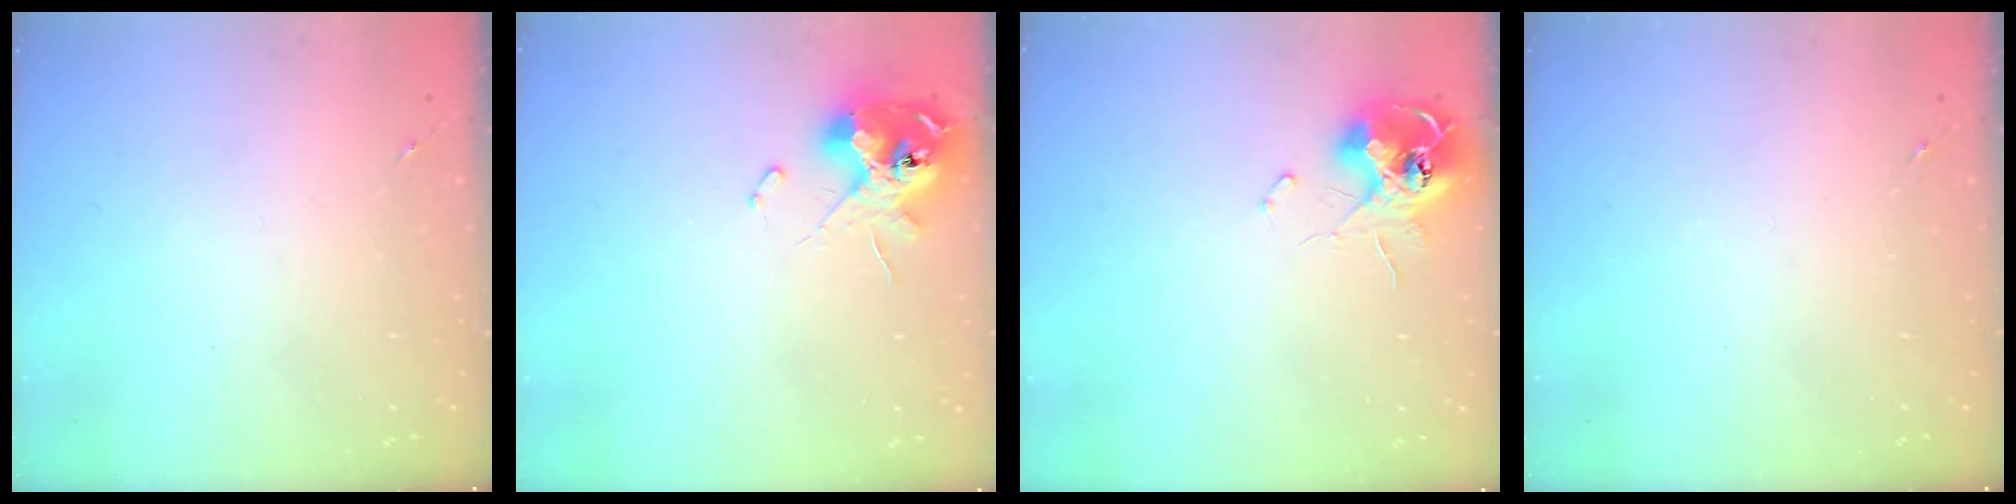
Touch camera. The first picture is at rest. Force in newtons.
{"total": 12.4, "press": 12.2, "slide": 1.8}
{"total": 11.6, "press": 11.6, "slide": 1.1}
{"total": 0.0}